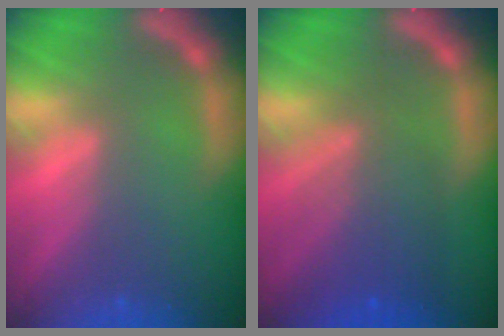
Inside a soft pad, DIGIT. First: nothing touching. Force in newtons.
{"total": 6.5}